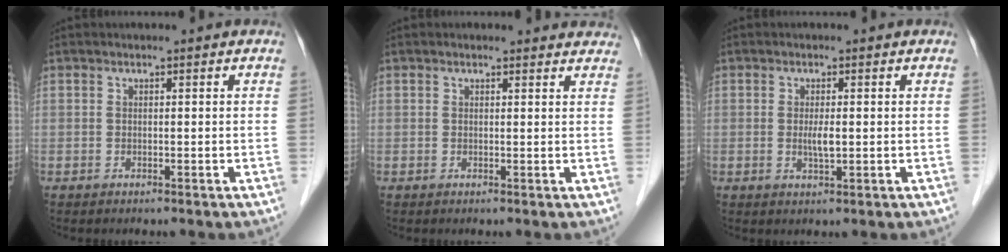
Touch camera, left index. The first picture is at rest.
{"total": 4.3, "force": [4.1, 1.2, 0.4], "torque": [0.004, 0.001, 0.026]}
{"total": 2.1, "force": [0.0, 0.4, 2.1], "torque": [-0.044, -0.003, 0.001]}